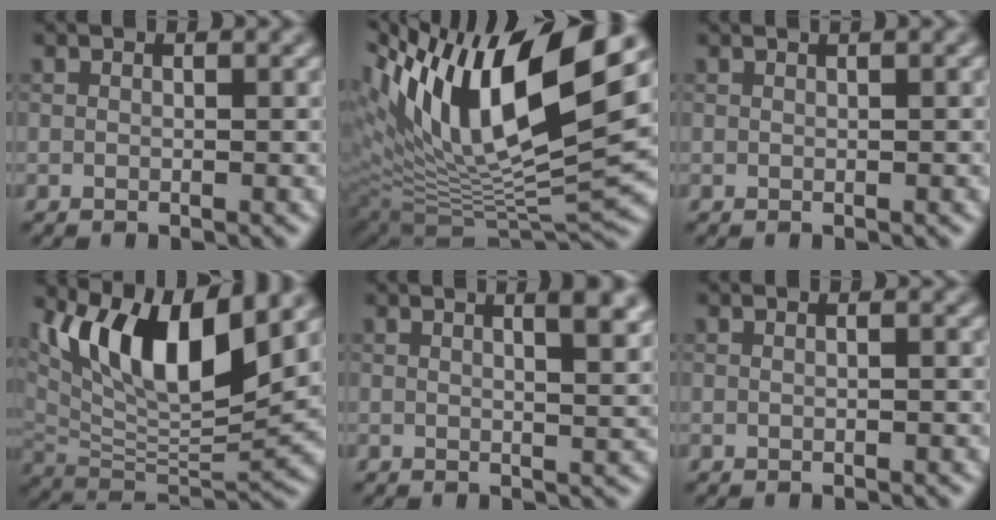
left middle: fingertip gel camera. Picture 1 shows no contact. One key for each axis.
{"total": 15.8, "fx": 6.1, "fy": 5.4, "fz": 13.5, "tx": -0.238, "ty": 0.009, "tz": 0.108}
{"total": 1.1, "fx": 0.6, "fy": 0.3, "fz": 0.8, "tx": -0.010, "ty": 0.001, "tz": 0.001}
{"total": 11.3, "fx": 5.7, "fy": 3.7, "fz": 9.0, "tx": -0.152, "ty": -0.006, "tz": 0.108}
{"total": 4.9, "fx": 2.3, "fy": 1.8, "fz": 3.8, "tx": -0.025, "ty": 0.018, "tz": 0.011}
{"total": 1.1, "fx": 0.3, "fy": 0.5, "fz": 0.9, "tx": -0.007, "ty": -0.004, "tz": -0.004}